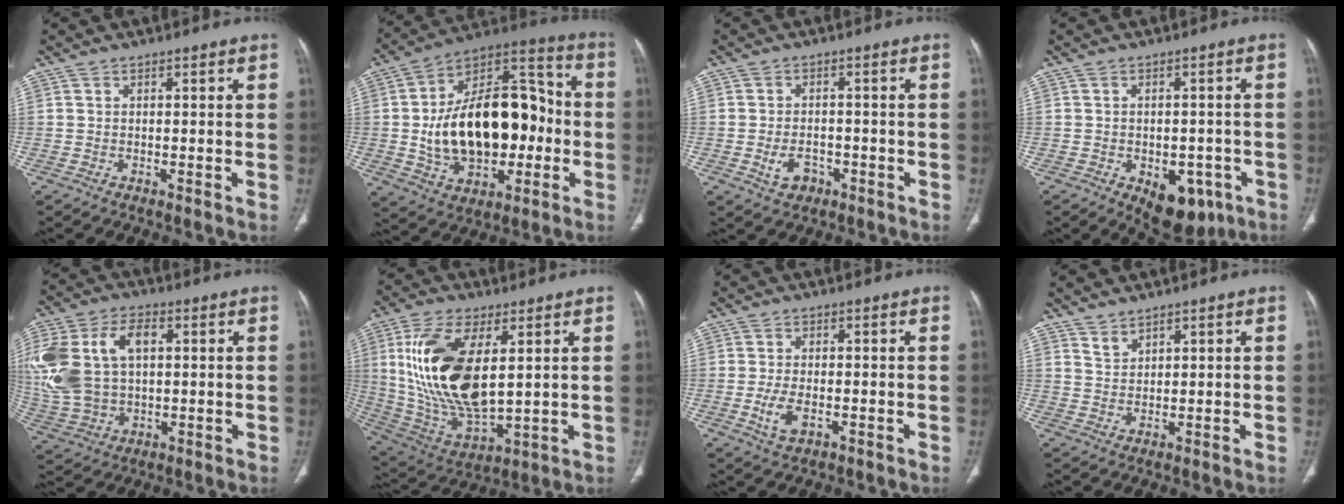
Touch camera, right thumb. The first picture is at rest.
{"total": 27.3, "force": [-1.9, 16.4, 21.8], "torque": [-0.332, 0.035, -0.020]}
{"total": 4.6, "force": [-1.8, 3.3, 2.7], "torque": [-0.040, 0.013, -0.024]}
{"total": 10.3, "force": [-4.7, 6.1, 6.9], "torque": [-0.058, 0.014, -0.050]}
{"total": 20.4, "force": [3.1, 13.2, 15.3], "torque": [-0.353, 0.014, 0.065]}
{"total": 21.5, "force": [4.3, 10.3, 18.4], "torque": [-0.364, -0.025, 0.091]}
{"total": 4.7, "force": [-1.3, 2.5, 3.8], "torque": [-0.080, -0.001, -0.020]}
{"total": 2.1, "force": [1.9, 0.6, 0.5], "torque": [-0.003, -0.013, 0.040]}